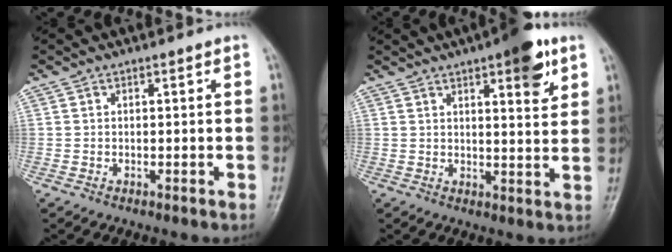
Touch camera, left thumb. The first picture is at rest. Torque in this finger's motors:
{"motor_torque": [1.70, 1.24, 1.28, -0.83, 0.09]}